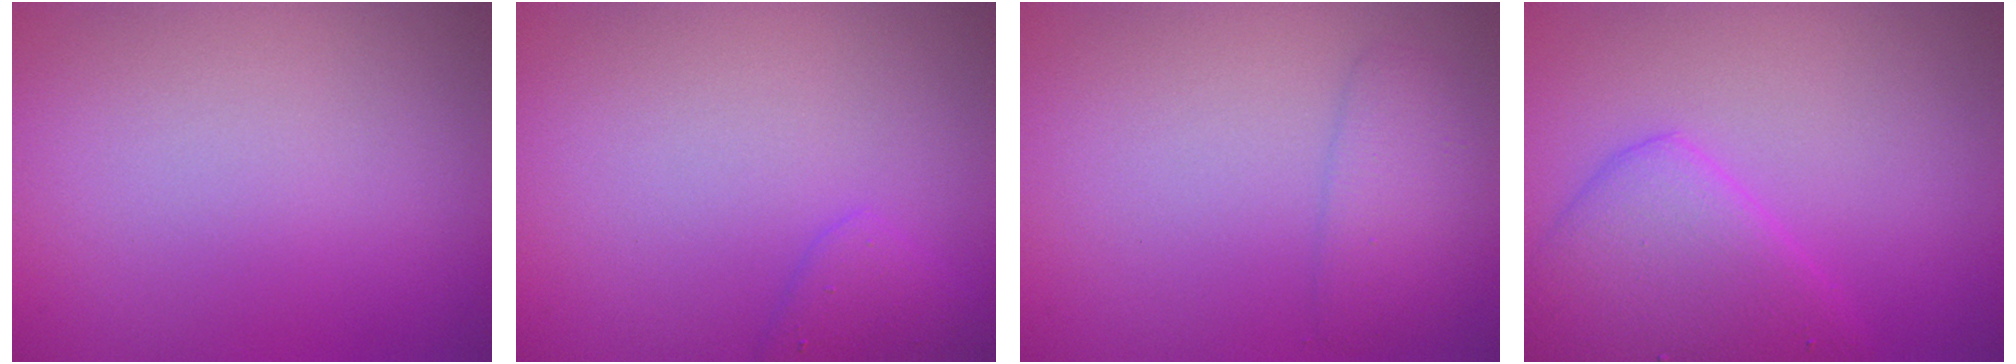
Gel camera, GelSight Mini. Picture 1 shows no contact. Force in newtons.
{"total": 1.9, "press": 1.9, "slide": 0.1}
{"total": 2.3, "press": 2.3, "slide": 0.1}
{"total": 5.0, "press": 5.0, "slide": 0.2}